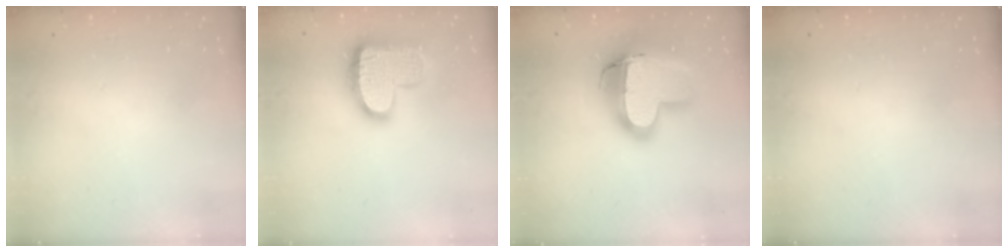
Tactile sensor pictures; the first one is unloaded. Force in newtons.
{"total": 16.3, "press": 16.3, "slide": 1.3}
{"total": 18.9, "press": 18.8, "slide": 2.2}
{"total": 0.0}